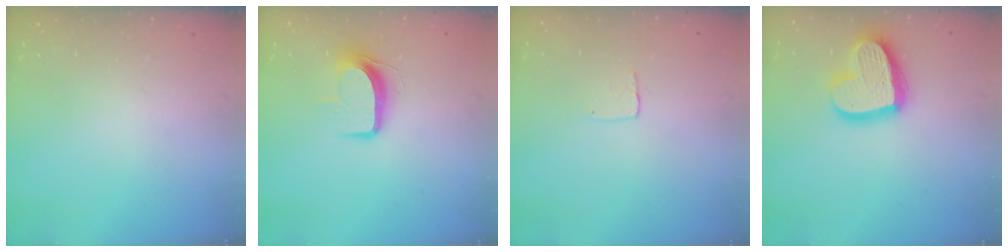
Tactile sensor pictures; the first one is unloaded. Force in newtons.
{"total": 9.2, "press": 9.1, "slide": 0.9}
{"total": 3.6, "press": 3.6, "slide": 0.2}
{"total": 18.1, "press": 18.0, "slide": 1.5}